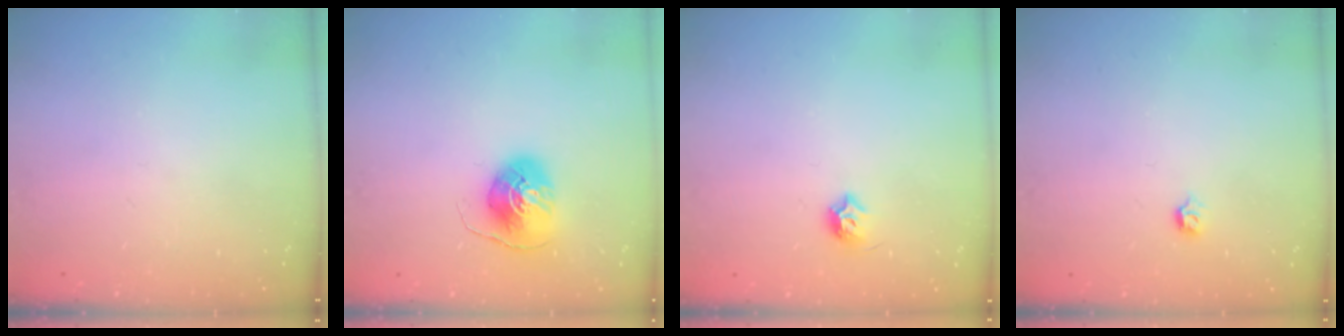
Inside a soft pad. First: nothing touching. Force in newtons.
{"total": 8.4, "press": 8.3, "slide": 0.7}
{"total": 5.9, "press": 5.8, "slide": 0.9}
{"total": 2.8, "press": 2.7, "slide": 0.8}